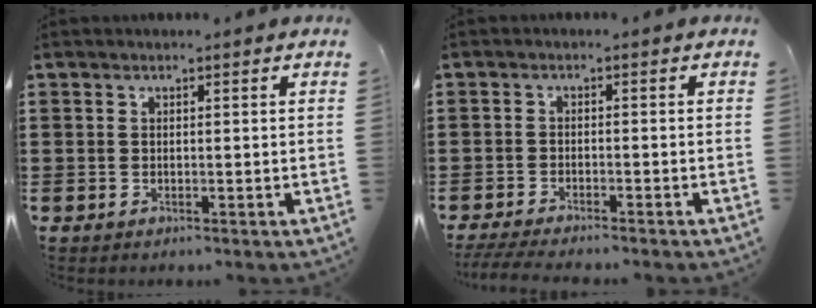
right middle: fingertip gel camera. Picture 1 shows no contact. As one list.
[{"total": 2.9, "force": [-2.7, -0.1, 1.0], "torque": [-0.025, -0.006, -0.056]}]